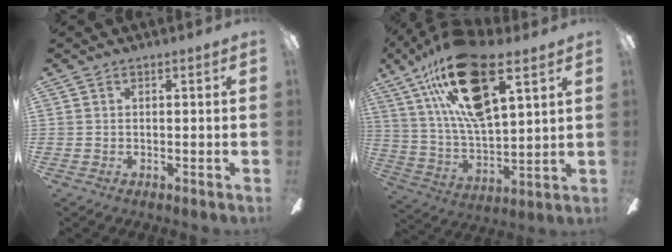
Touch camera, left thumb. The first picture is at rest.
{"total": 23.8, "force": [13.4, 8.7, 17.6], "torque": [-0.346, -0.051, 0.222]}